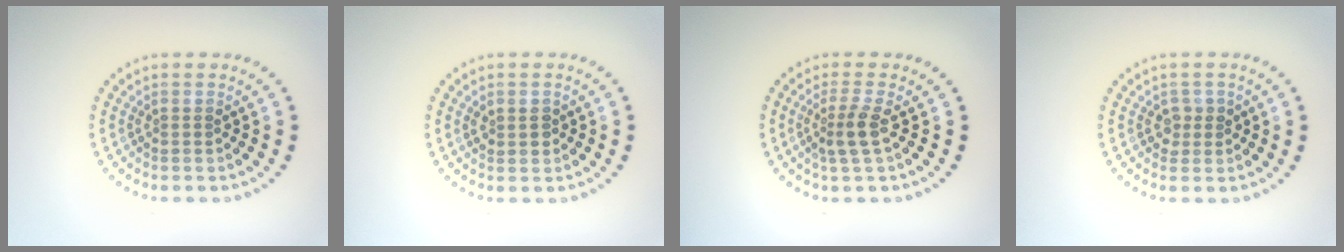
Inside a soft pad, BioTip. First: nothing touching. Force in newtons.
{"total": 1.5, "press": 1.4, "slide": 0.4}
{"total": 2.2, "press": 1.8, "slide": 1.3}
{"total": 1.4, "press": 1.3, "slide": 0.6}